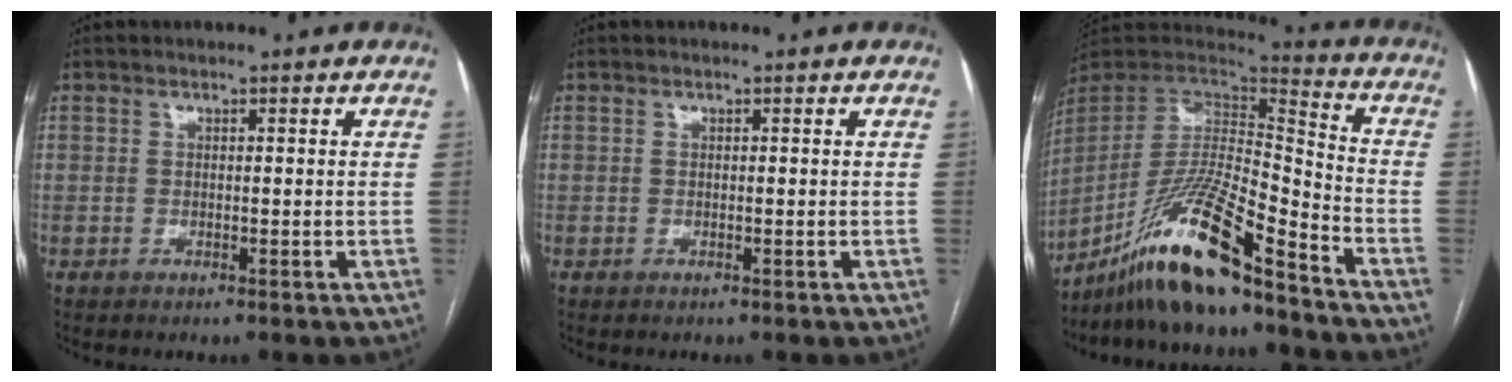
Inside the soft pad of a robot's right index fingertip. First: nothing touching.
{"total": 0.0}
{"total": 18.4, "force": [-14.0, 1.5, 12.0], "torque": [-0.250, -0.010, -0.260]}